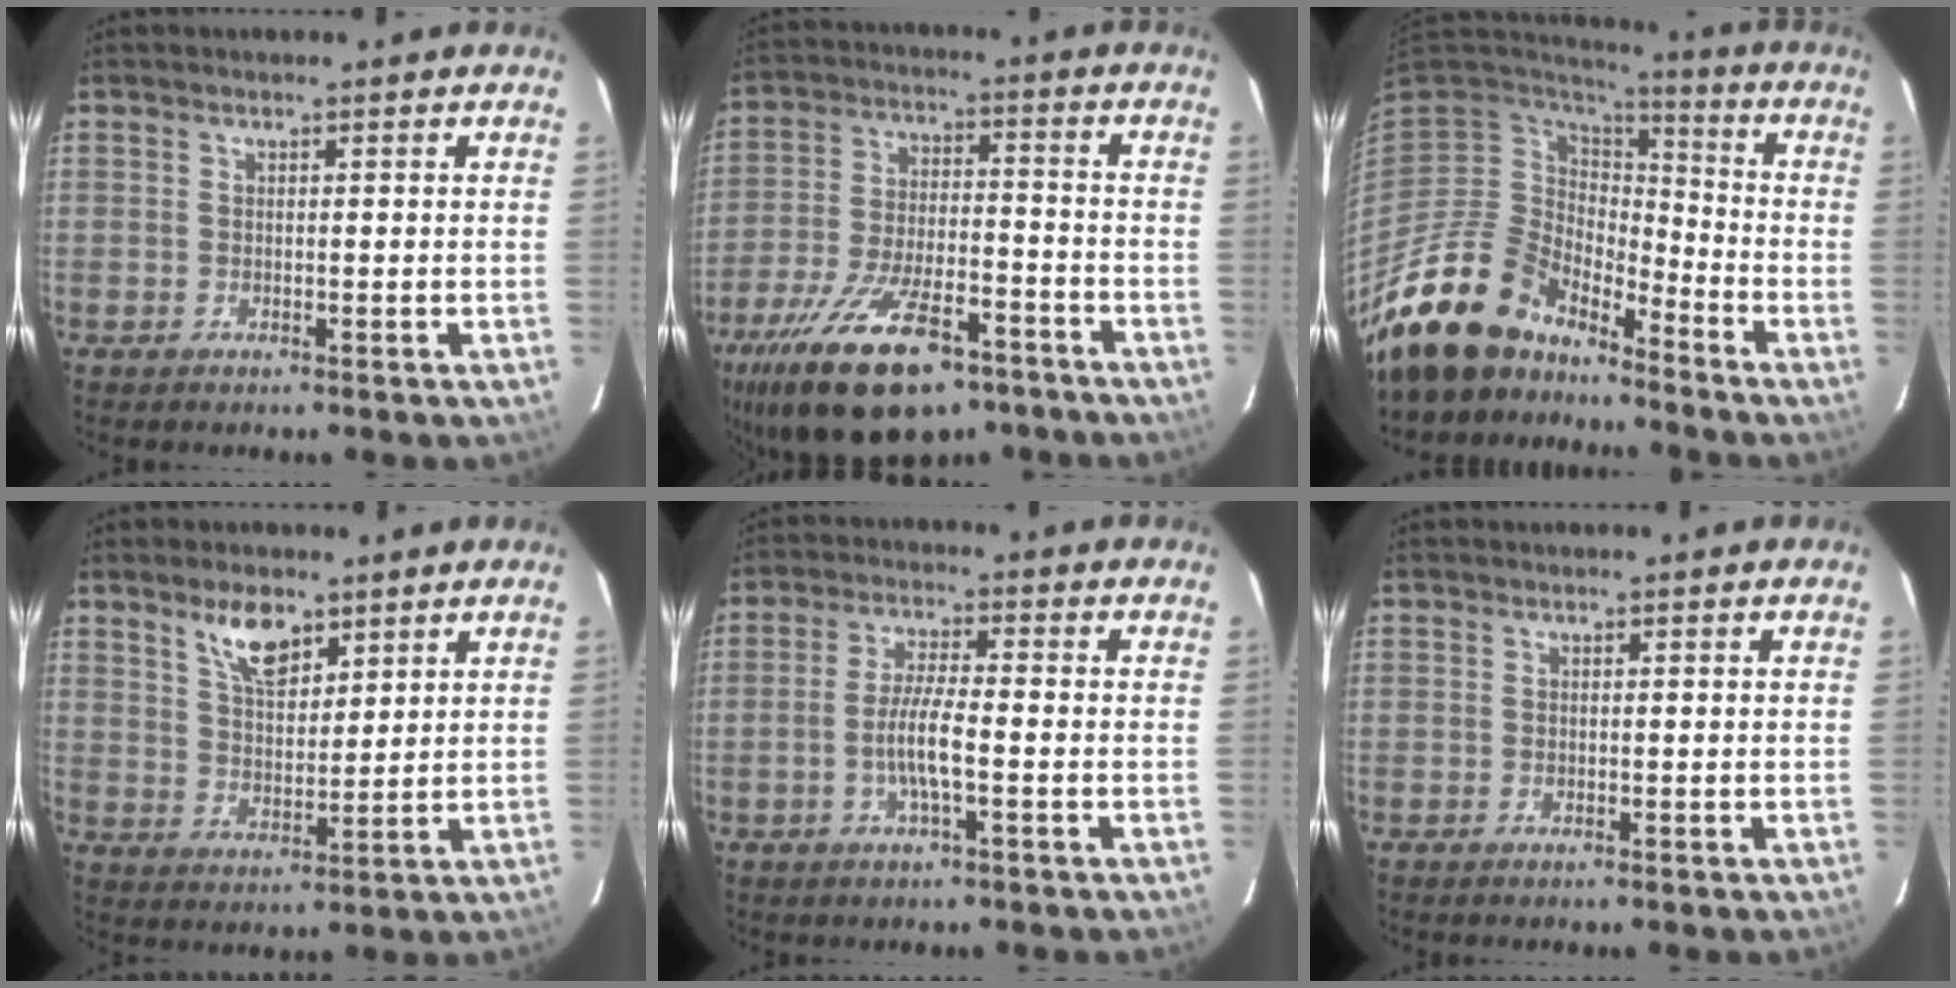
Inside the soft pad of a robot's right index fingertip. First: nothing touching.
{"total": 22.2, "force": [-14.5, 9.3, 13.9], "torque": [-0.274, -0.027, -0.230]}
{"total": 16.1, "force": [-13.9, 6.8, 4.4], "torque": [-0.111, 0.002, -0.251]}
{"total": 7.6, "force": [5.1, 3.3, 4.7], "torque": [-0.078, 0.004, 0.098]}
{"total": 6.1, "force": [-1.8, 0.7, 5.8], "torque": [-0.113, -0.003, -0.035]}
{"total": 0.0}